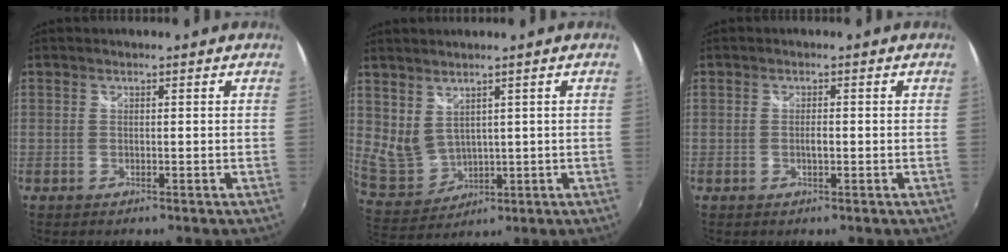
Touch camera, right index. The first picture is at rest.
{"total": 6.8, "force": [3.6, 4.3, 3.7], "torque": [-0.074, -0.006, 0.095]}
{"total": 1.2, "force": [-0.3, 0.4, 1.1], "torque": [-0.020, 0.002, -0.005]}